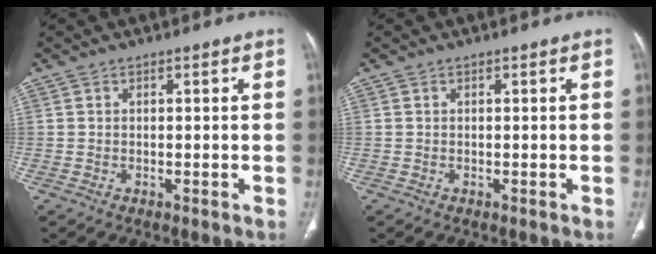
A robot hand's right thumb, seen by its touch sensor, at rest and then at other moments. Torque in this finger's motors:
{"motor_torque": [0.48, 0.47, -0.18, -0.18, -0.03]}